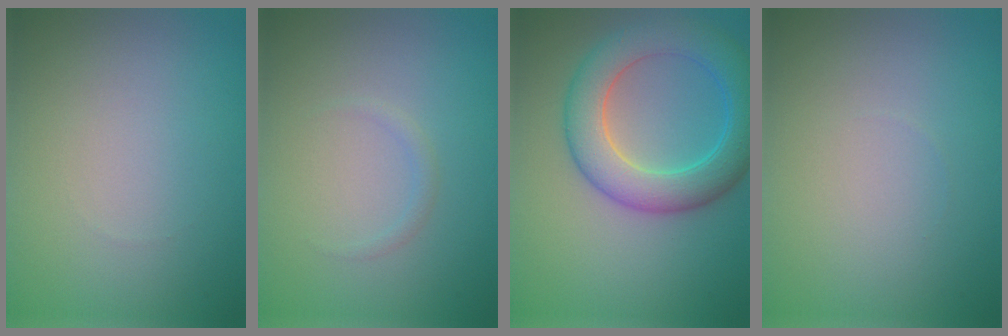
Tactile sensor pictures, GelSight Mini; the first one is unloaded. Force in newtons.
{"total": 0.7, "press": 0.7, "slide": 0.1}
{"total": 6.8, "press": 6.8, "slide": 0.0}
{"total": 0.0}